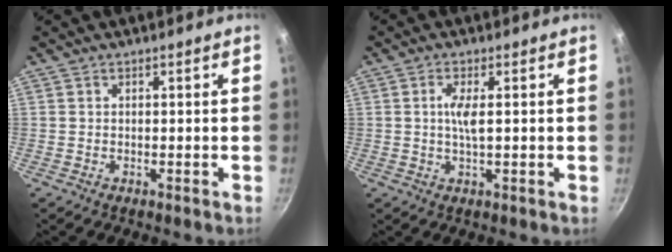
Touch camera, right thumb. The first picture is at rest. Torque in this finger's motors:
{"motor_torque": [1.36, 1.11, 0.66, -0.18, 0.17]}